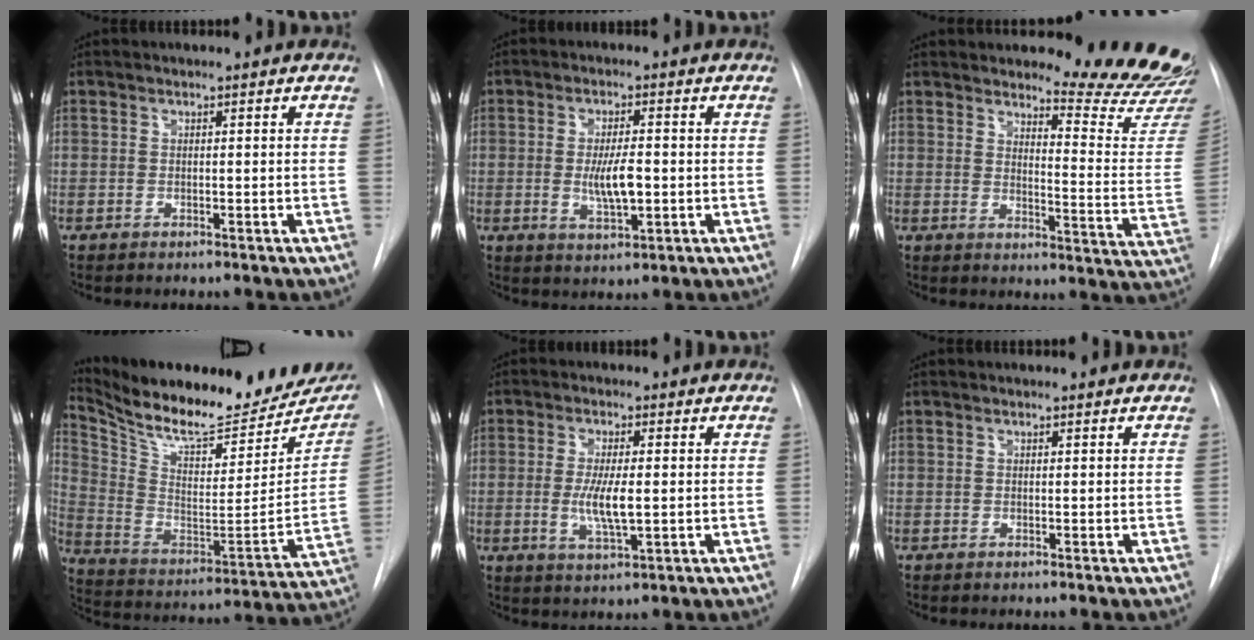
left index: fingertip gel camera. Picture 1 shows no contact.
{"total": 5.8, "force": [-0.7, 1.7, 5.5], "torque": [-0.101, -0.010, -0.010]}
{"total": 14.2, "force": [13.8, -0.8, 3.2], "torque": [-0.033, -0.132, 0.153]}
{"total": 25.6, "force": [22.1, 6.4, 11.2], "torque": [-0.192, -0.047, 0.324]}
{"total": 5.7, "force": [-0.4, 1.3, 5.6], "torque": [-0.112, -0.014, -0.007]}
{"total": 0.5, "force": [0.5, 0.2, 0.0], "torque": [-0.004, 0.002, 0.005]}